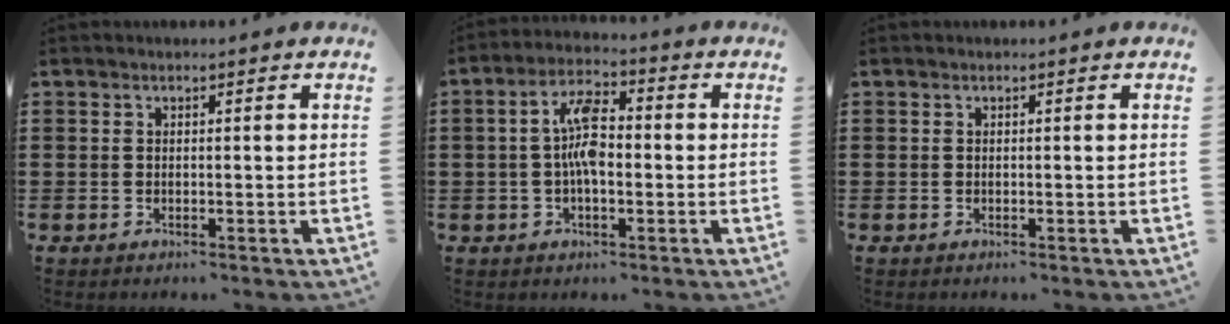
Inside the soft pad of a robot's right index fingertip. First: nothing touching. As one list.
[{"total": 8.0, "force": [-0.1, 3.4, 7.2], "torque": [-0.145, 0.011, -0.005]}, {"total": 0.0}]